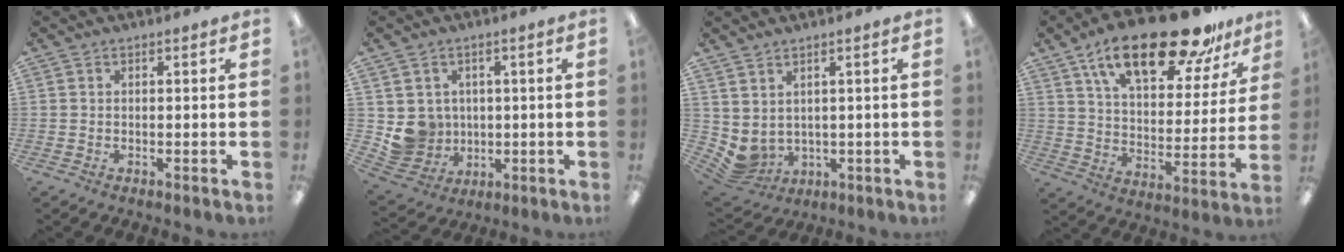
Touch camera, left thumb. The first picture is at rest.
{"total": 7.3, "force": [1.4, 7.1, 0.6], "torque": [-0.029, -0.007, 0.040]}
{"total": 3.6, "force": [1.8, 2.6, 1.6], "torque": [-0.052, -0.022, 0.033]}
{"total": 23.5, "force": [15.7, 8.9, 15.0], "torque": [-0.233, -0.089, 0.263]}